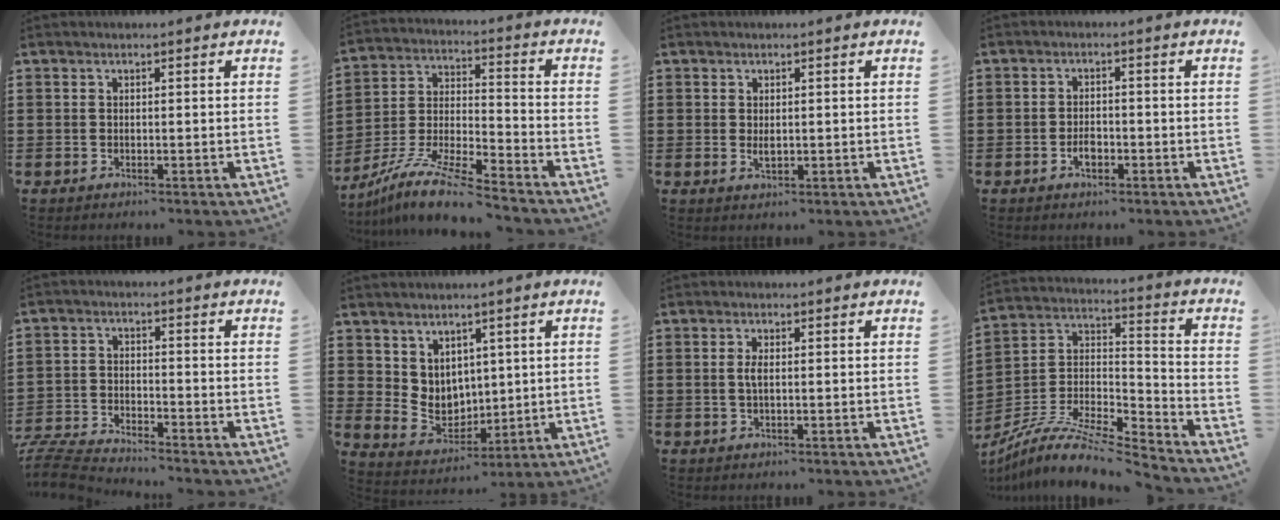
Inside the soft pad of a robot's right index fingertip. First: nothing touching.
{"total": 10.6, "force": [-9.6, 0.6, 4.6], "torque": [-0.090, 0.015, -0.192]}
{"total": 1.3, "force": [0.2, 0.6, 1.2], "torque": [-0.025, 0.000, 0.004]}
{"total": 2.2, "force": [-1.1, 1.1, 1.6], "torque": [-0.033, -0.001, -0.019]}
{"total": 5.4, "force": [-5.4, 0.2, 0.8], "torque": [-0.040, -0.005, -0.115]}
{"total": 5.7, "force": [3.4, 4.4, 1.1], "torque": [-0.039, -0.012, 0.065]}
{"total": 1.9, "force": [0.0, 0.5, 1.8], "torque": [-0.041, -0.002, -0.004]}
{"total": 9.9, "force": [-8.3, 2.5, 4.7], "torque": [-0.096, 0.014, -0.166]}